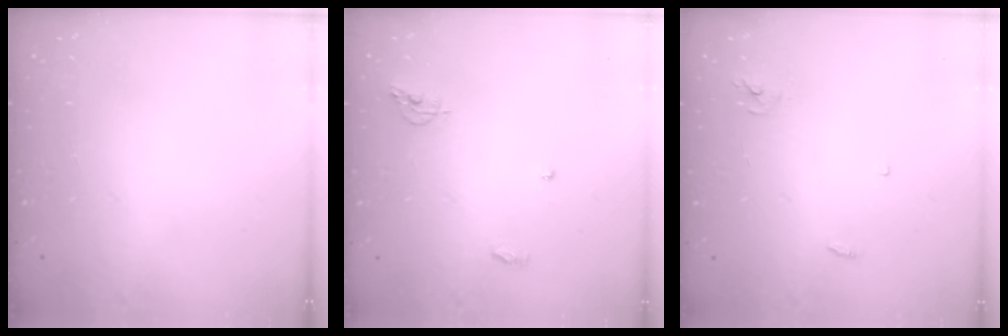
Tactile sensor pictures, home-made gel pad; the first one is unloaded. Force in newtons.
{"total": 6.3, "press": 6.3, "slide": 0.2}
{"total": 3.0, "press": 3.0, "slide": 0.2}